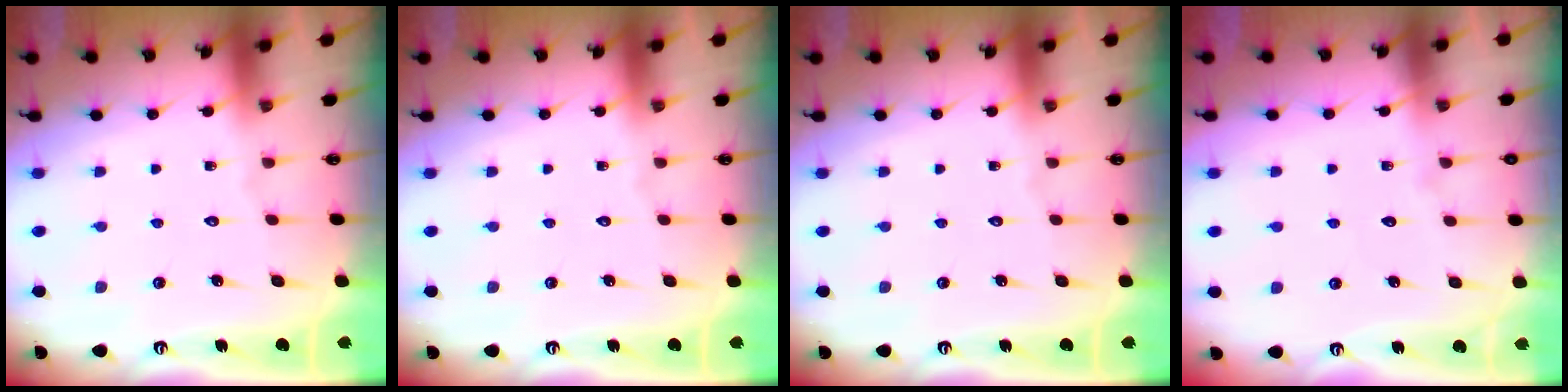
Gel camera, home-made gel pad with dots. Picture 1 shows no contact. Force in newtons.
{"total": 0.0}
{"total": 0.0}
{"total": 4.8, "press": 4.8, "slide": 0.6}